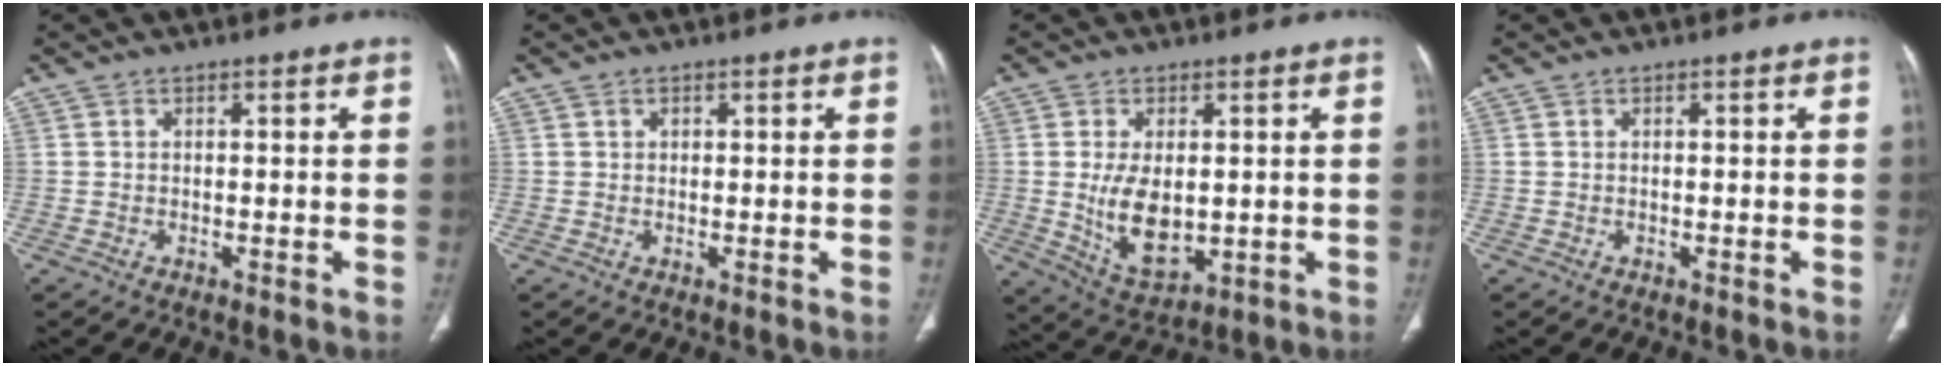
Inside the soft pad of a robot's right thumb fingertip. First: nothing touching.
{"total": 0.8, "force": [0.4, 0.7, 0.3], "torque": [0.000, -0.001, 0.007]}
{"total": 10.1, "force": [0.0, 5.8, 8.3], "torque": [-0.136, -0.017, 0.019]}
{"total": 0.0}